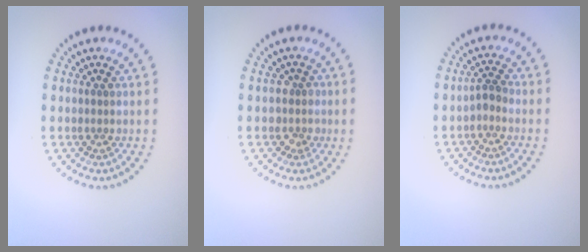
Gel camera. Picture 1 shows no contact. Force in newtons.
{"total": 1.7, "press": 1.4, "slide": 0.9}
{"total": 1.3, "press": 1.0, "slide": 0.8}